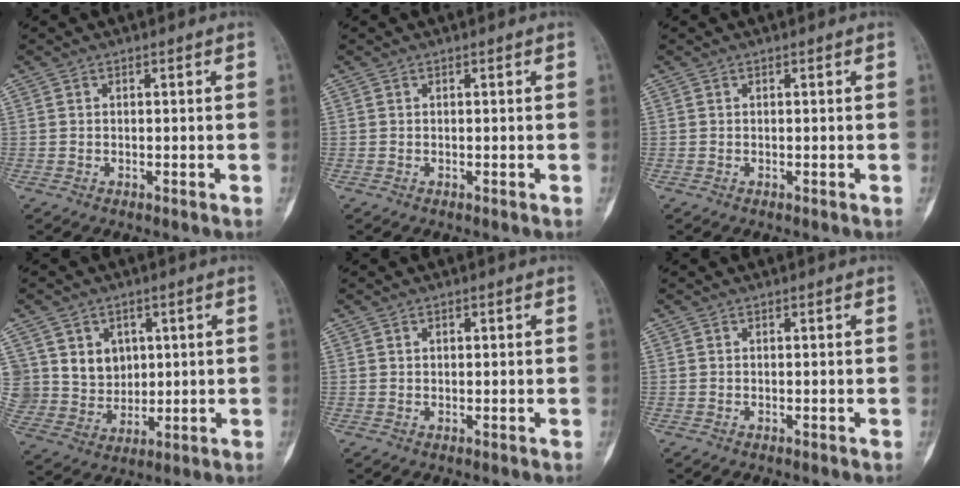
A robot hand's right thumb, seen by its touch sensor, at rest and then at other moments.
{"total": 0.0}
{"total": 0.0}
{"total": 10.4, "force": [3.4, 9.3, 3.2], "torque": [-0.020, -0.011, 0.074]}
{"total": 0.8, "force": [0.4, 0.5, 0.5], "torque": [-0.004, 0.000, 0.005]}
{"total": 0.0}